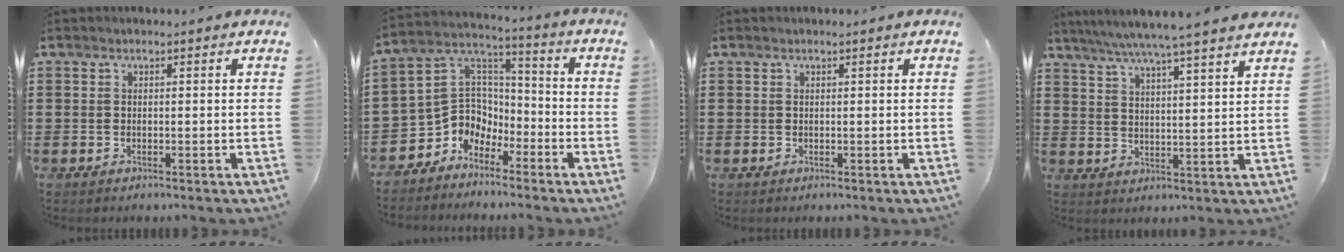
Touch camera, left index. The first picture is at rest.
{"total": 7.2, "force": [-4.0, 5.9, 0.8], "torque": [-0.052, -0.007, -0.080]}
{"total": 0.0}
{"total": 5.6, "force": [4.8, -0.8, 2.8], "torque": [-0.069, -0.026, 0.082]}